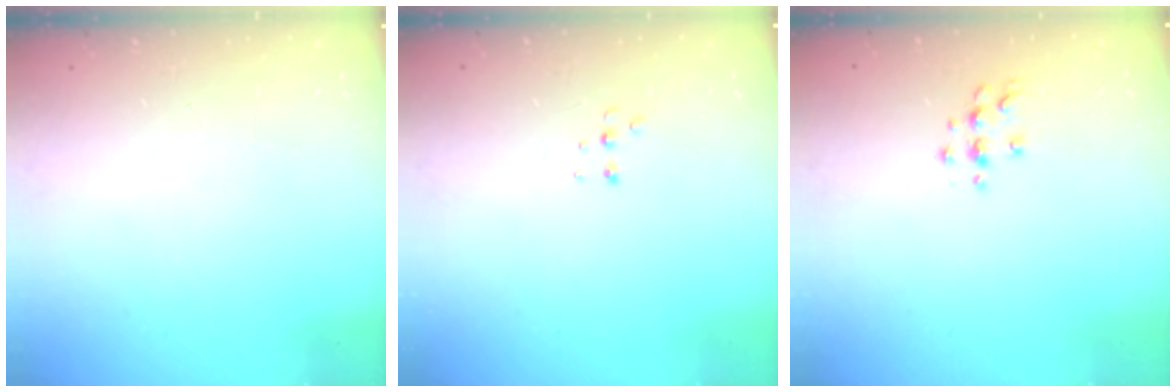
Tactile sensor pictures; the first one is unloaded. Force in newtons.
{"total": 3.8, "press": 3.7, "slide": 0.8}
{"total": 4.5, "press": 4.4, "slide": 0.5}